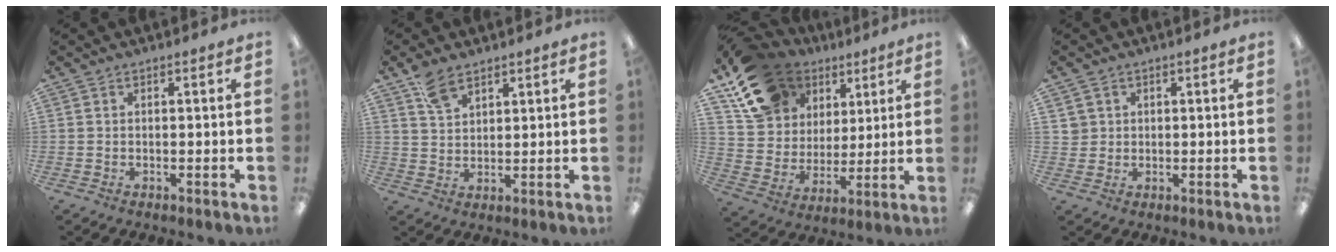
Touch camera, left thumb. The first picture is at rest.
{"total": 6.3, "force": [4.5, 3.3, 3.0], "torque": [-0.056, -0.016, 0.084]}
{"total": 17.2, "force": [10.9, 11.7, 6.3], "torque": [-0.127, -0.052, 0.209]}
{"total": 2.7, "force": [1.0, 2.5, -0.1], "torque": [0.002, 0.001, 0.017]}